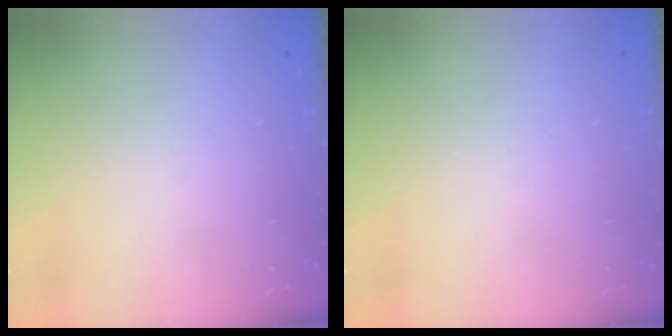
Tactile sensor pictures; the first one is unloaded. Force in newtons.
{"total": 0.0}